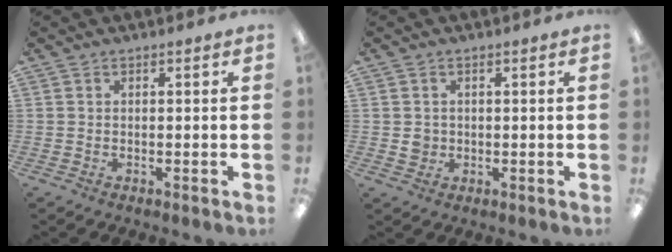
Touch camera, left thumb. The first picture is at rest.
{"total": 2.3, "force": [0.3, 2.2, 0.5], "torque": [-0.004, 0.001, 0.001]}